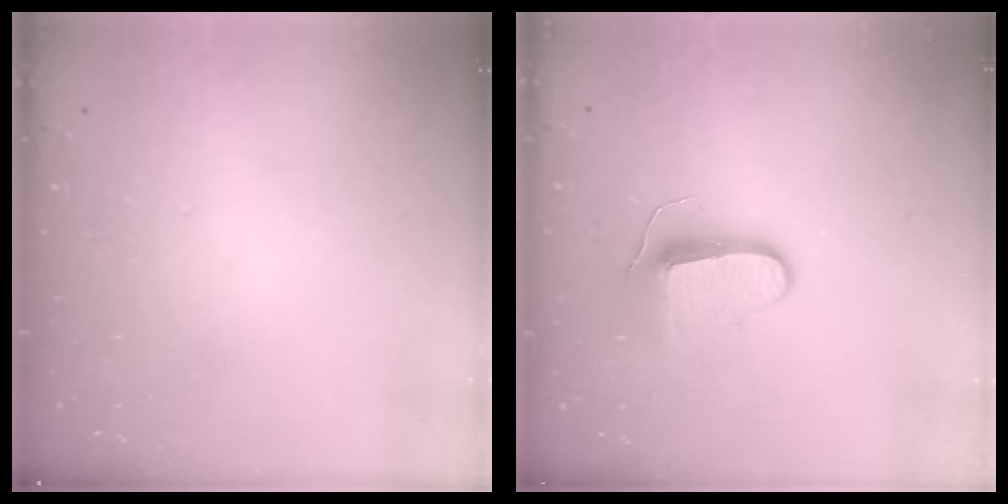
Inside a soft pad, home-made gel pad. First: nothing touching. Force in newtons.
{"total": 9.6, "press": 9.6, "slide": 0.4}